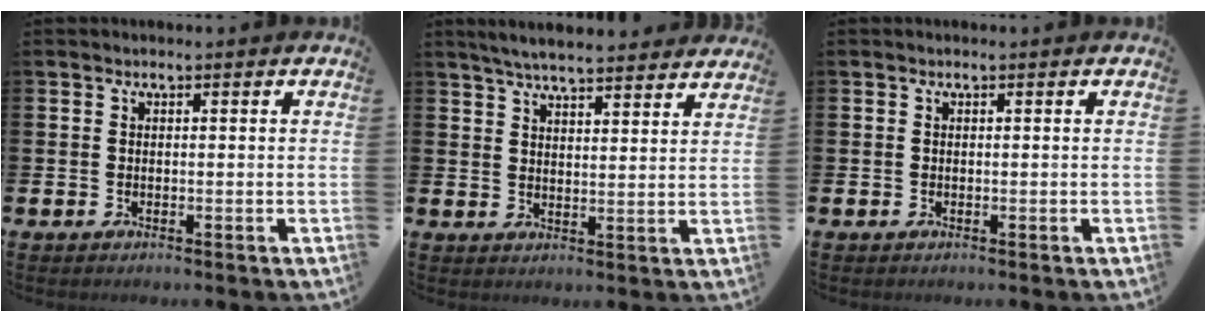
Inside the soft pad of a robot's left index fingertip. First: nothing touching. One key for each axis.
{"total": 5.7, "fx": 5.5, "fy": 0.4, "fz": 1.4, "tx": -0.038, "ty": -0.027, "tz": 0.098}
{"total": 0.0}